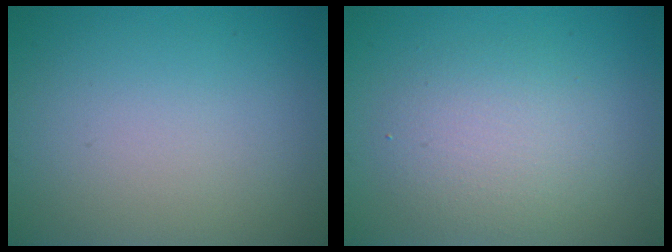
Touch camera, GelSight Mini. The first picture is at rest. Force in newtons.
{"total": 3.5, "press": 3.5, "slide": 0.2}